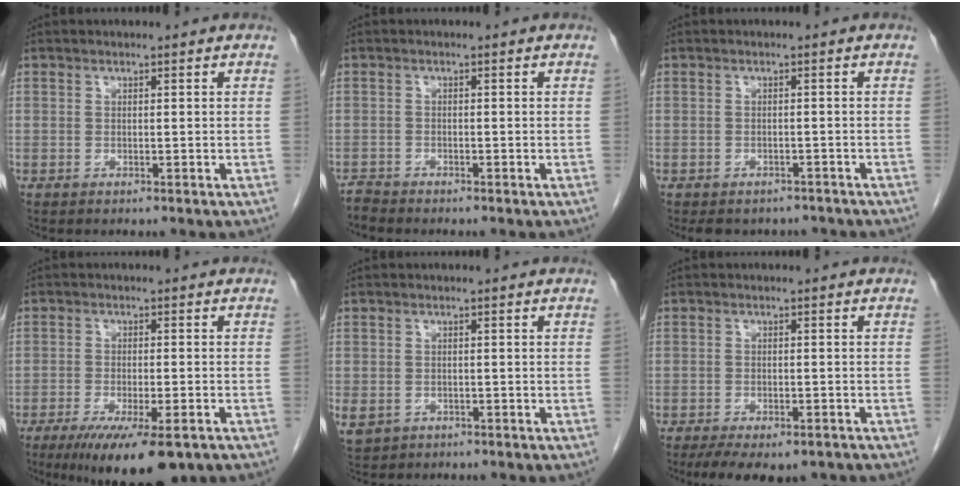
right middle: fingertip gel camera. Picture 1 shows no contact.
{"total": 1.4, "force": [-1.3, -0.2, -0.4], "torque": [0.007, -0.008, -0.027]}
{"total": 6.8, "force": [-5.9, 3.1, 1.2], "torque": [-0.007, 0.004, -0.069]}
{"total": 11.4, "force": [-7.4, 2.5, 8.2], "torque": [-0.120, -0.022, -0.113]}
{"total": 4.7, "force": [-2.2, 3.8, 1.5], "torque": [-0.037, -0.003, -0.032]}
{"total": 9.3, "force": [-6.8, 3.7, 5.1], "torque": [-0.074, -0.007, -0.098]}